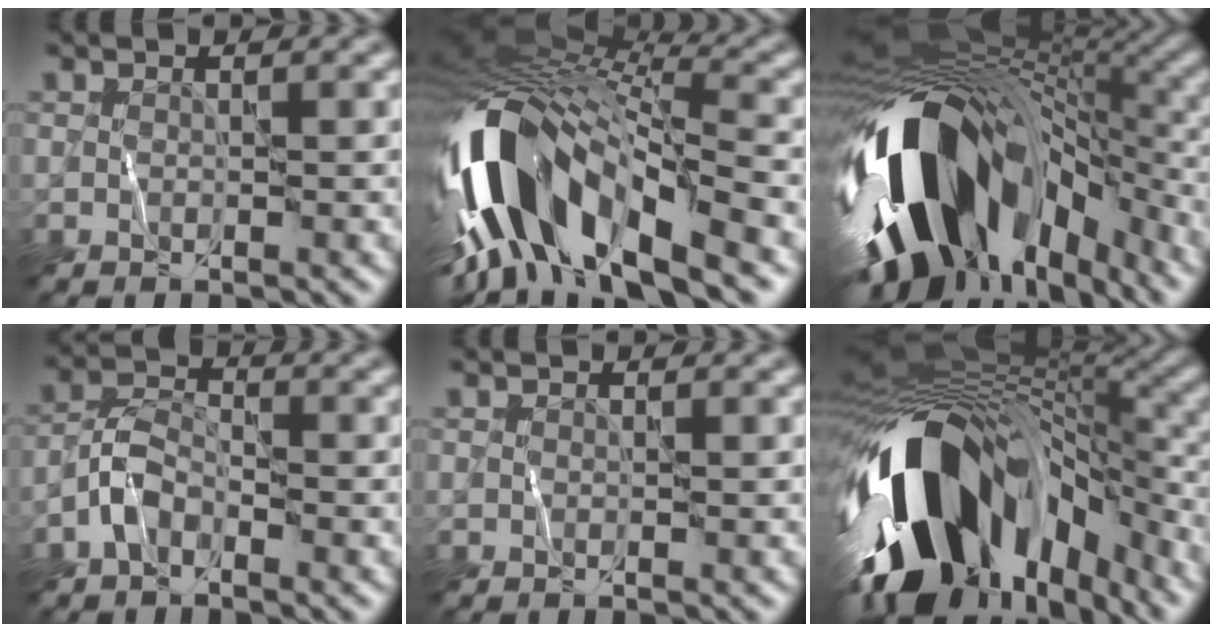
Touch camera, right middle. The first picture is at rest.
{"total": 14.4, "force": [-4.5, 6.8, 11.9], "torque": [-0.240, 0.014, -0.088]}
{"total": 16.0, "force": [-5.4, 9.6, 11.7], "torque": [-0.205, -0.019, -0.088]}
{"total": 3.0, "force": [-1.9, 1.6, 1.7], "torque": [-0.032, 0.010, -0.049]}
{"total": 0.0}
{"total": 16.2, "force": [-6.0, 9.5, 11.7], "torque": [-0.199, -0.029, -0.091]}